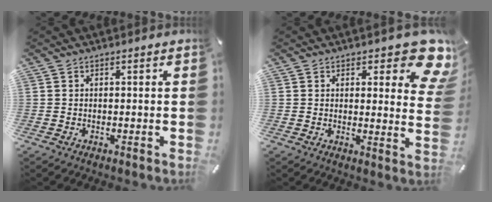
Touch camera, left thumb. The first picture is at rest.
{"total": 11.5, "force": [7.2, 4.6, 7.7], "torque": [-0.079, -0.052, 0.121]}